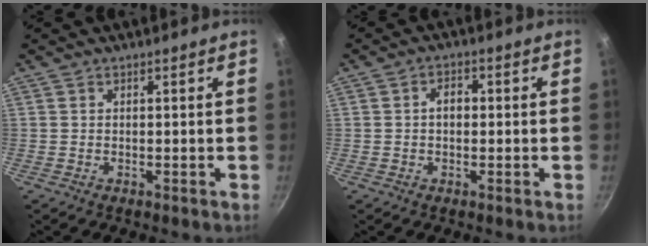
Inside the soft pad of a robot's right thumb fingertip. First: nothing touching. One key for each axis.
{"total": 3.1, "fx": 0.1, "fy": 2.1, "fz": 2.3, "tx": -0.026, "ty": 0.013, "tz": -0.002}